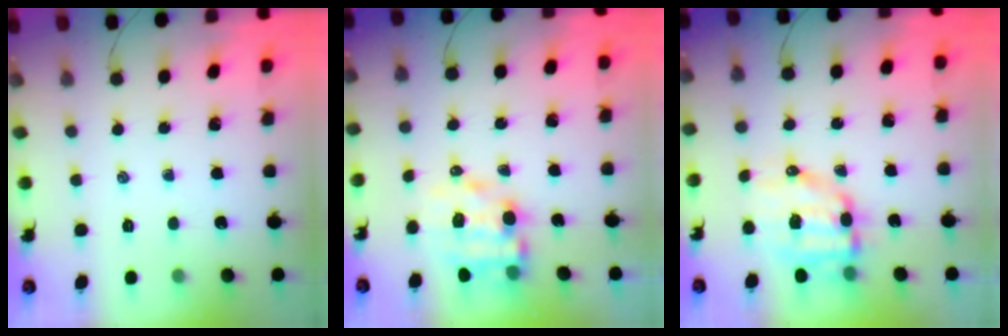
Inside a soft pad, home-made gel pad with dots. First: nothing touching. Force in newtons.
{"total": 7.6, "press": 7.4, "slide": 1.5}
{"total": 10.0, "press": 9.7, "slide": 2.2}